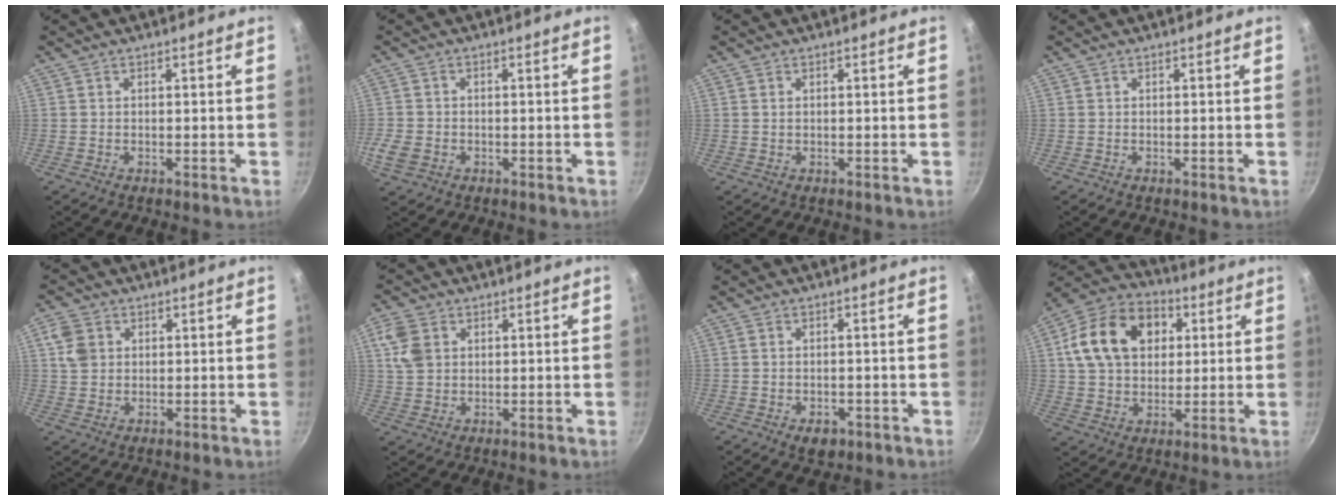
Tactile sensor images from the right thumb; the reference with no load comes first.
{"total": 4.6, "force": [-1.4, 3.6, 2.4], "torque": [-0.050, 0.005, -0.027]}
{"total": 0.5, "force": [0.2, 0.4, 0.3], "torque": [-0.005, 0.002, 0.004]}
{"total": 0.0}
{"total": 5.2, "force": [1.5, 4.3, 2.5], "torque": [-0.032, 0.003, 0.026]}
{"total": 6.5, "force": [2.0, 4.9, 3.7], "torque": [-0.064, 0.003, 0.040]}
{"total": 3.5, "force": [-1.5, 2.3, 2.1], "torque": [-0.026, 0.011, -0.012]}
{"total": 17.8, "force": [4.6, 13.1, 11.1], "torque": [-0.169, 0.015, 0.068]}